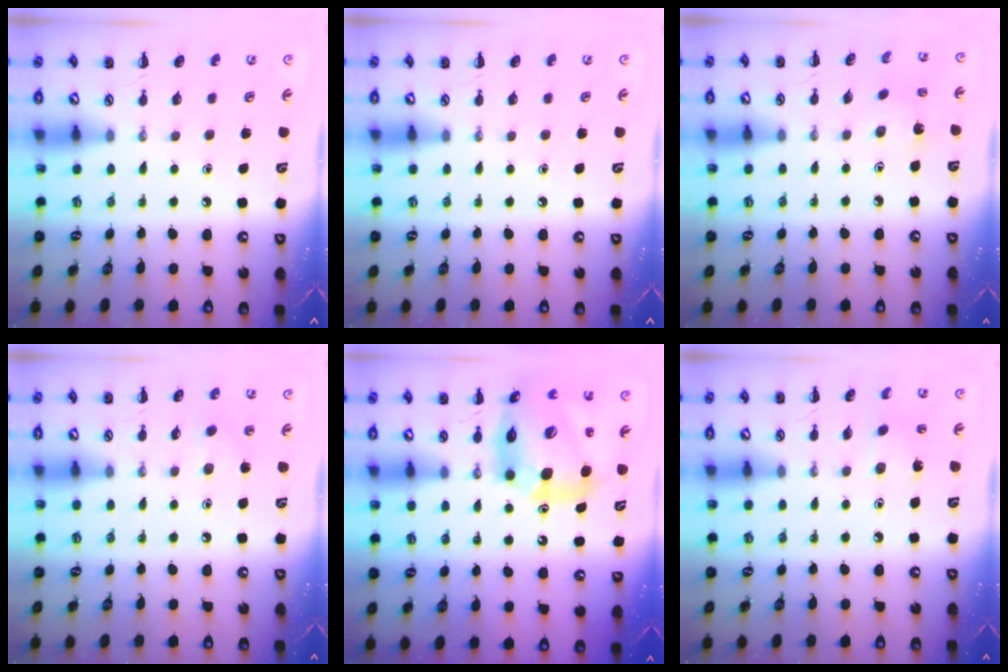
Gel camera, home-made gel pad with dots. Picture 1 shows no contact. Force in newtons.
{"total": 0.0}
{"total": 3.0, "press": 2.8, "slide": 0.9}
{"total": 3.5, "press": 3.3, "slide": 1.1}
{"total": 17.5, "press": 16.7, "slide": 5.1}
{"total": 2.1, "press": 2.0, "slide": 0.8}